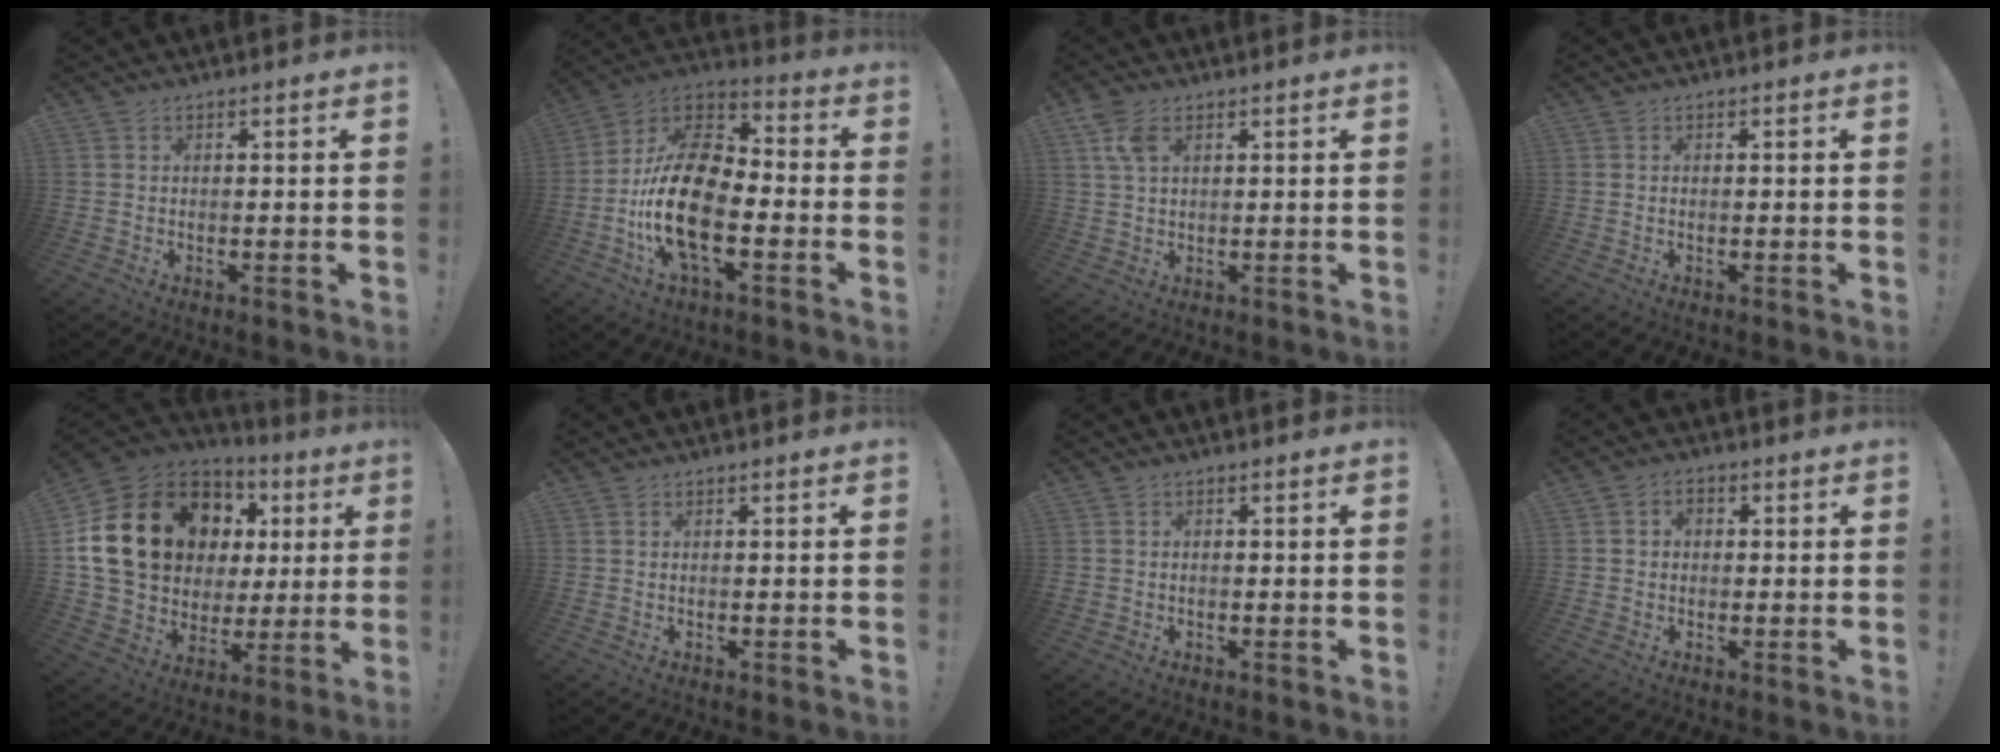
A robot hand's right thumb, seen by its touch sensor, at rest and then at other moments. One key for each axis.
{"total": 21.8, "fx": -5.3, "fy": 11.5, "fz": 17.8, "tx": -0.354, "ty": 0.024, "tz": -0.085}
{"total": 5.9, "fx": 2.6, "fy": 2.9, "fz": 4.4, "tx": -0.094, "ty": -0.003, "tz": 0.050}
{"total": 0.0}
{"total": 23.1, "fx": 8.3, "fy": 16.3, "fz": 14.0, "tx": -0.249, "ty": -0.025, "tz": 0.186}
{"total": 0.0}
{"total": 1.0, "fx": -0.5, "fy": 0.8, "fz": 0.3, "tx": -0.005, "ty": 0.003, "tz": -0.009}
{"total": 2.6, "fx": -0.3, "fy": 2.3, "fz": 1.3, "tx": -0.017, "ty": 0.005, "tz": -0.006}